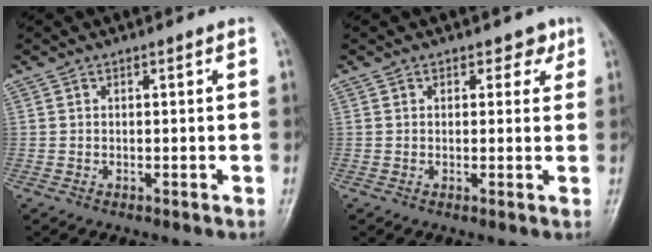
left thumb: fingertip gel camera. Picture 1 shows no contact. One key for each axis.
{"total": 2.5, "fx": 1.5, "fy": 1.8, "fz": 0.8, "tx": 0.014, "ty": -0.005, "tz": 0.014}